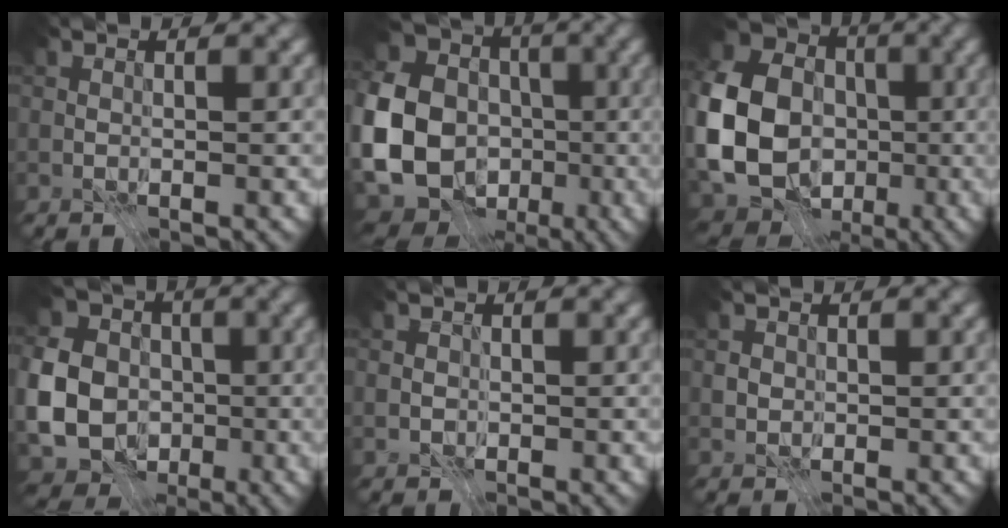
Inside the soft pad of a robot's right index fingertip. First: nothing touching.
{"total": 22.1, "force": [-4.3, 20.1, 8.1], "torque": [-0.197, -0.010, -0.109]}
{"total": 18.8, "force": [-2.8, 16.7, 8.1], "torque": [-0.206, -0.003, -0.076]}
{"total": 13.0, "force": [-2.9, 11.3, 5.7], "torque": [-0.152, -0.020, -0.071]}
{"total": 1.2, "force": [-0.2, 1.2, 0.2], "torque": [-0.004, -0.001, 0.001]}
{"total": 1.0, "force": [-0.2, 1.0, 0.1], "torque": [-0.004, -0.003, -0.006]}